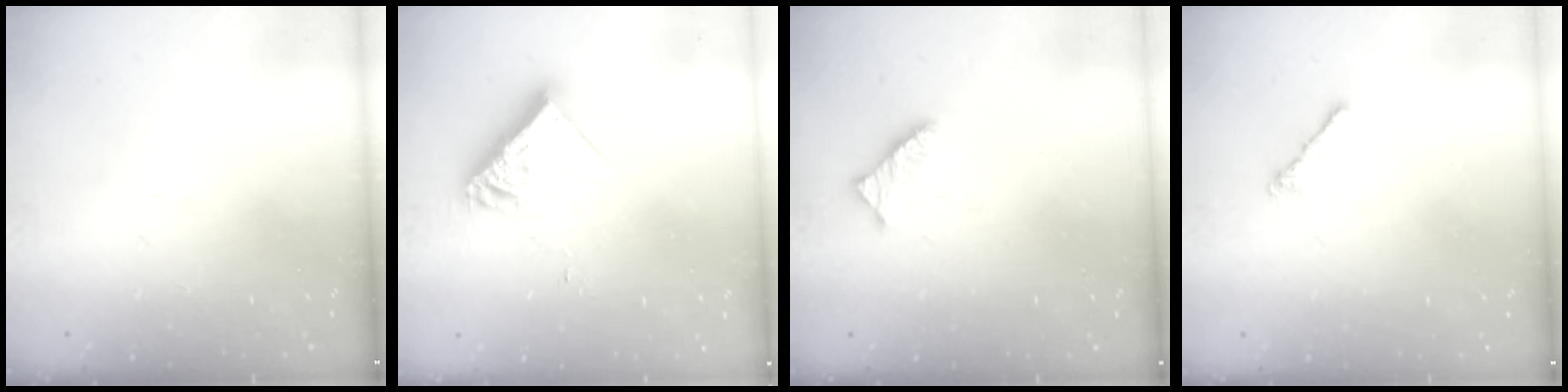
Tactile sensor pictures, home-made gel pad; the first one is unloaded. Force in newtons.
{"total": 12.1, "press": 12.0, "slide": 1.1}
{"total": 2.9, "press": 2.9, "slide": 0.4}
{"total": 1.8, "press": 1.7, "slide": 0.6}